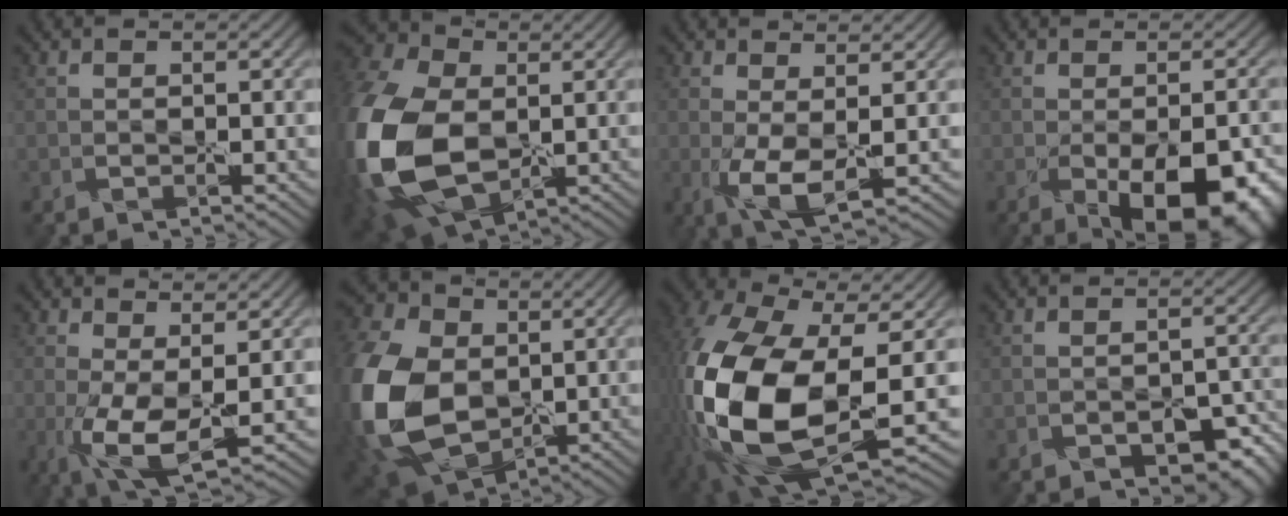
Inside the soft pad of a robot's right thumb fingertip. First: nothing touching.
{"total": 20.6, "force": [-1.8, 14.3, 14.7], "torque": [-0.396, -0.042, -0.022]}
{"total": 4.7, "force": [0.0, 1.7, 4.4], "torque": [-0.099, -0.008, 0.003]}
{"total": 11.8, "force": [-4.5, 5.6, 9.4], "torque": [-0.132, -0.050, -0.036]}
{"total": 6.7, "force": [-0.3, 2.4, 6.2], "torque": [-0.139, -0.008, -0.003]}
{"total": 18.1, "force": [-1.1, 13.2, 12.3], "torque": [-0.348, -0.027, -0.023]}
{"total": 19.8, "force": [-3.3, 10.9, 16.2], "torque": [-0.400, -0.062, -0.034]}
{"total": 5.4, "force": [-2.8, 3.0, 3.4], "torque": [-0.047, -0.005, -0.032]}